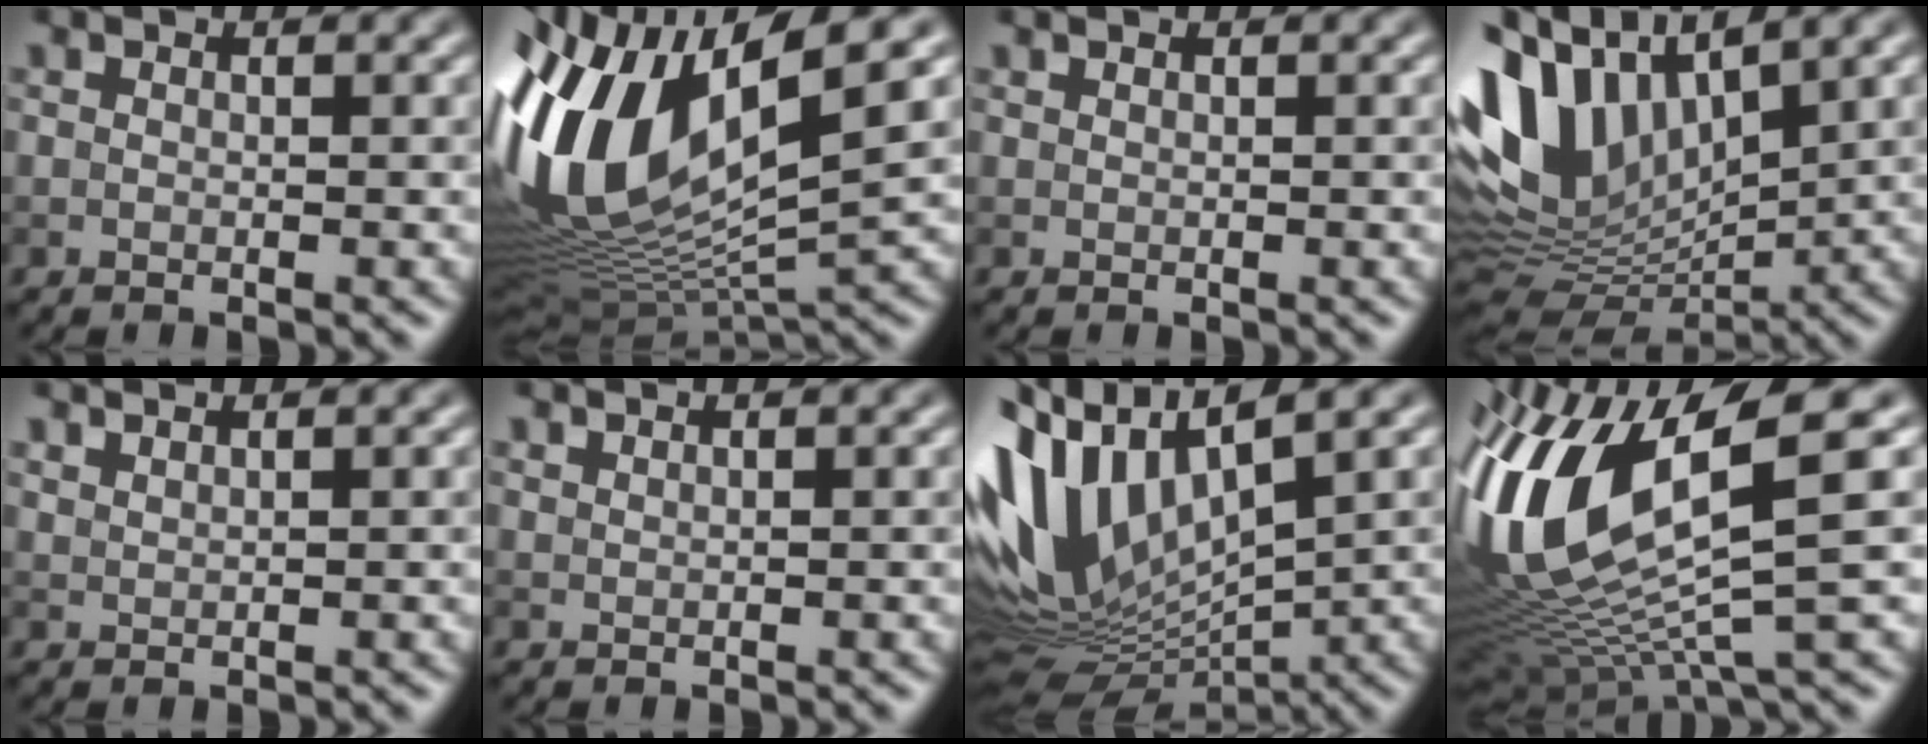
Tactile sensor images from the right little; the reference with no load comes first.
{"total": 15.1, "force": [3.2, 6.3, 13.3], "torque": [-0.290, 0.001, 0.066]}
{"total": 0.0}
{"total": 12.5, "force": [4.3, 6.8, 9.5], "torque": [-0.219, 0.015, 0.075]}
{"total": 1.4, "force": [1.3, 0.3, 0.4], "torque": [-0.002, -0.001, 0.020]}
{"total": 0.8, "force": [0.8, 0.1, 0.2], "torque": [-0.002, -0.002, 0.012]}
{"total": 11.4, "force": [2.0, 5.8, 9.6], "torque": [-0.211, 0.004, 0.037]}
{"total": 13.9, "force": [2.3, 4.5, 12.9], "torque": [-0.279, -0.003, 0.057]}